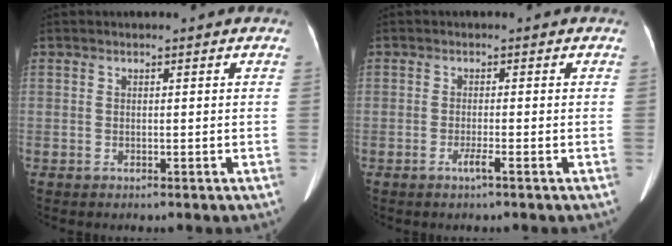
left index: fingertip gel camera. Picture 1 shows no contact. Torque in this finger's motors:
{"motor_torque": [0.38, 0.10, 0.01, 0.06]}